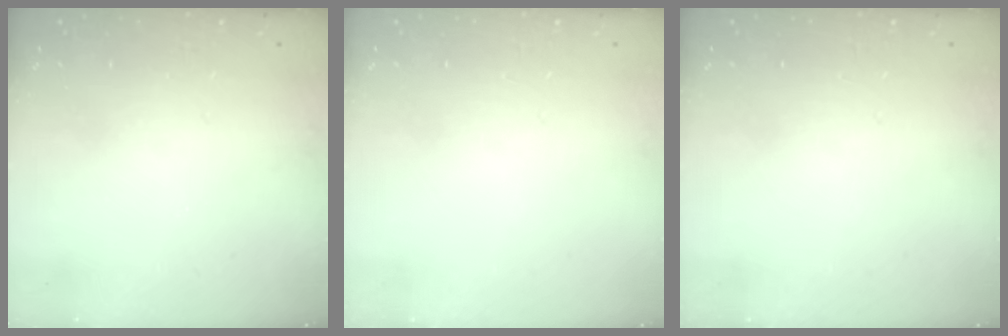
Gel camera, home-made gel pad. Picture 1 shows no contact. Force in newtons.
{"total": 0.0}
{"total": 0.0}